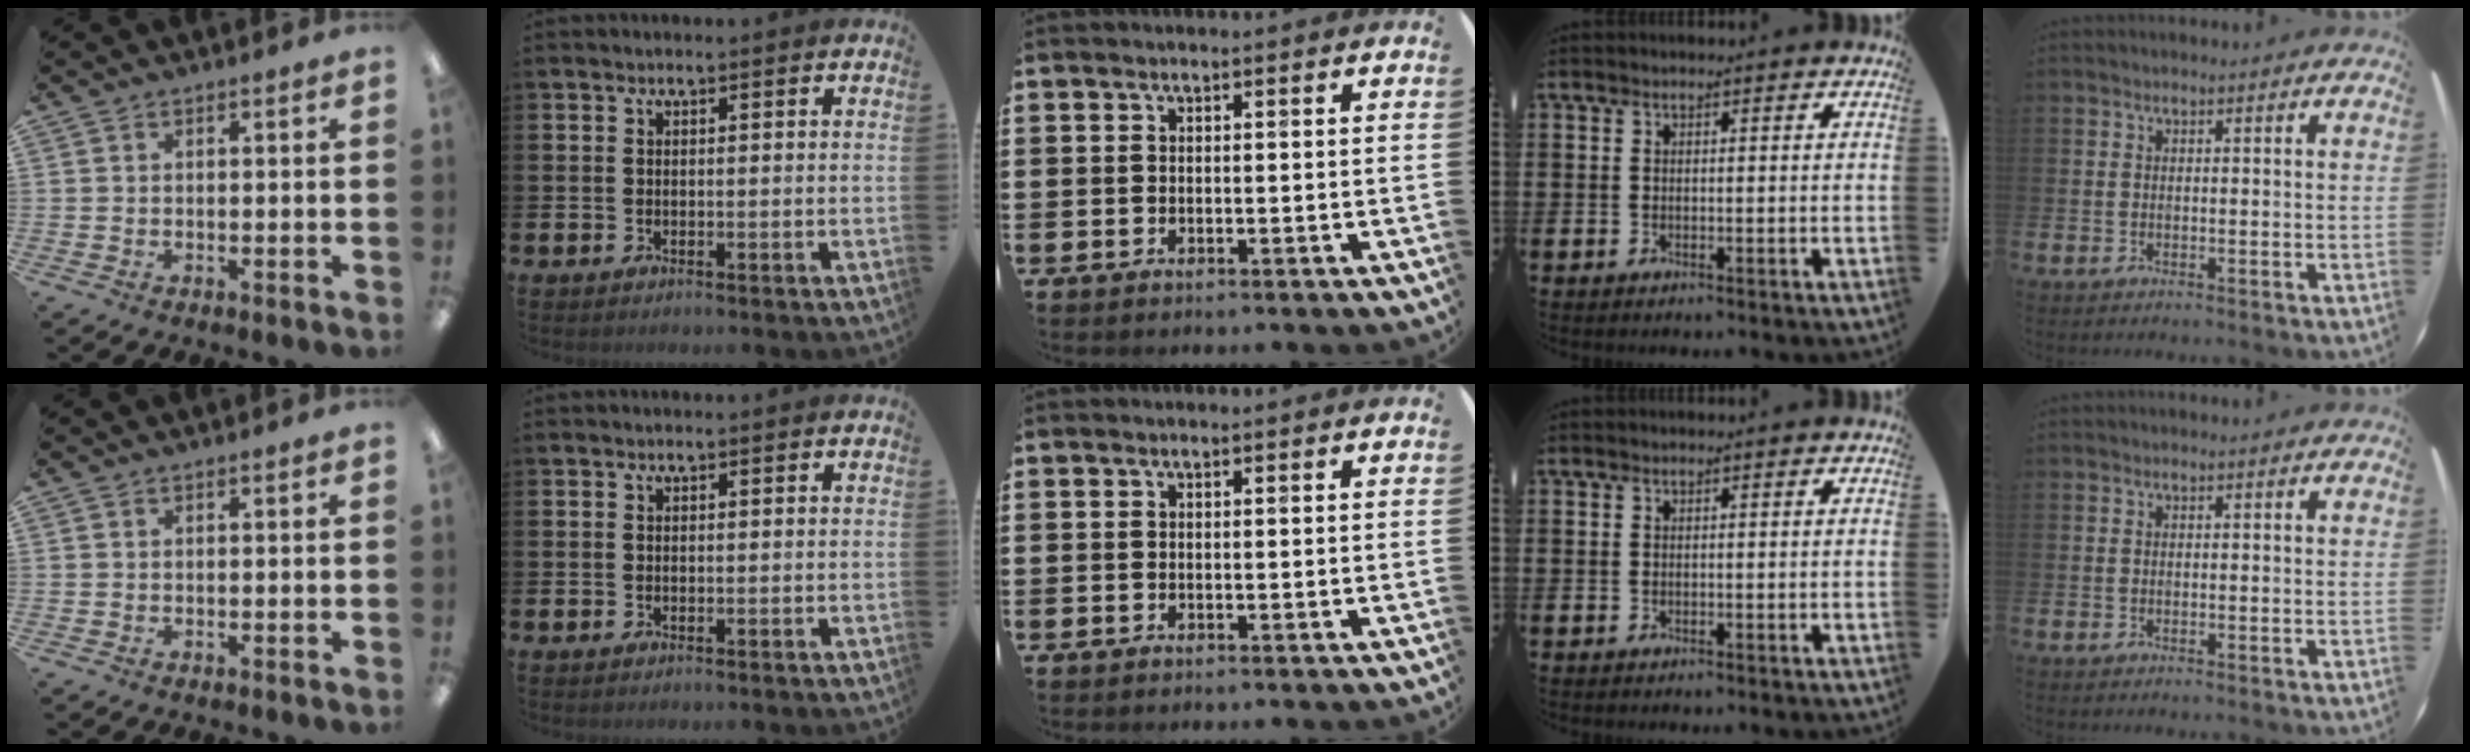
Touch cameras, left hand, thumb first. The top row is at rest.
{}